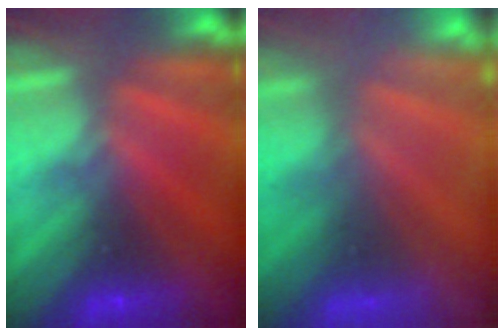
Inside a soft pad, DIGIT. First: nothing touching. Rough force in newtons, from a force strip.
{"total": 8.7}